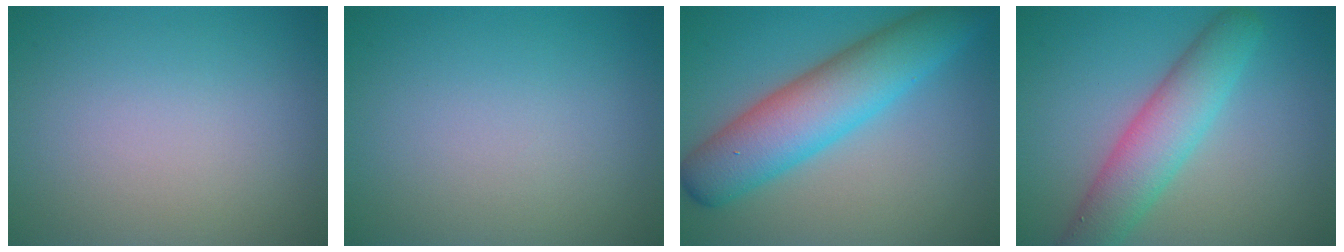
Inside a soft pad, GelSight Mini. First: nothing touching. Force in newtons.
{"total": 0.0}
{"total": 8.3, "press": 8.3, "slide": 0.1}
{"total": 5.5, "press": 5.5, "slide": 0.4}